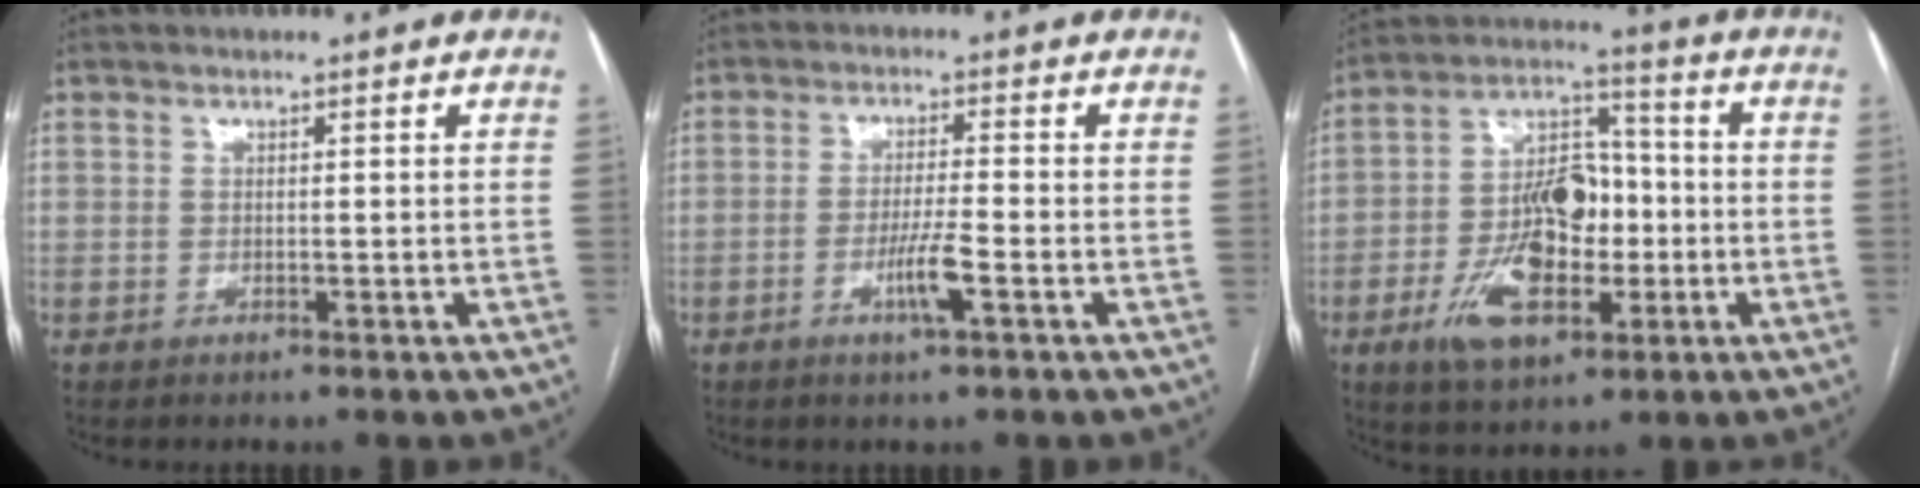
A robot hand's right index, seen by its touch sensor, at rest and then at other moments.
{"total": 4.8, "force": [-1.9, -0.1, 4.4], "torque": [-0.082, -0.006, -0.035]}
{"total": 14.1, "force": [-4.2, 7.3, 11.2], "torque": [-0.219, 0.019, -0.066]}